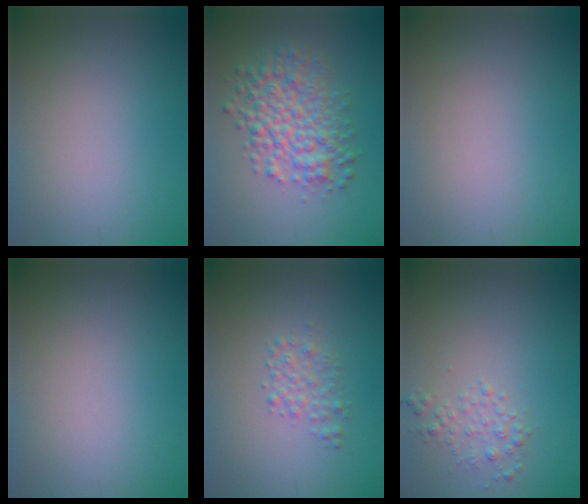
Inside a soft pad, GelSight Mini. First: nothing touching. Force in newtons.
{"total": 5.7, "press": 5.7, "slide": 0.1}
{"total": 0.0}
{"total": 0.0}
{"total": 1.8, "press": 1.8, "slide": 0.0}
{"total": 1.5, "press": 1.5, "slide": 0.0}